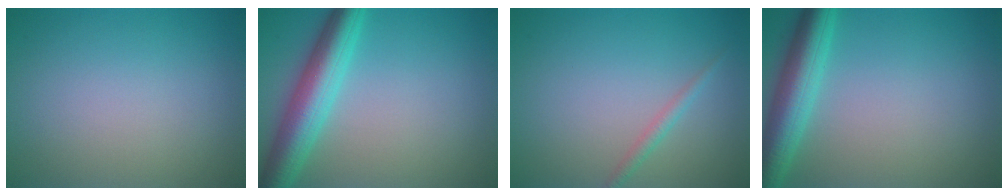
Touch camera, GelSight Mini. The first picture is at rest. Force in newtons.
{"total": 6.2, "press": 6.2, "slide": 0.1}
{"total": 1.1, "press": 1.1, "slide": 0.1}
{"total": 5.5, "press": 5.5, "slide": 0.2}